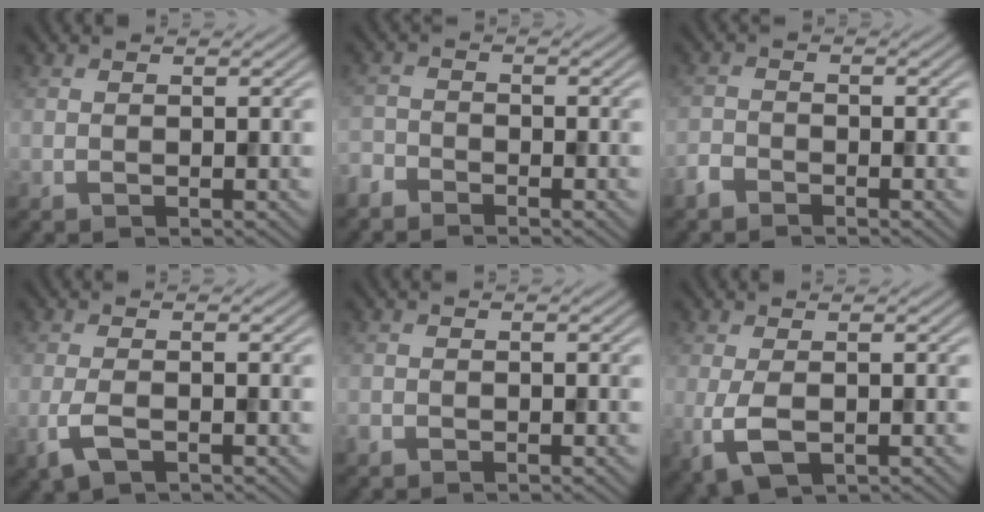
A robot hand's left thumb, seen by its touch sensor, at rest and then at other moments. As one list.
[{"total": 2.4, "force": [-2.2, 0.8, 0.4], "torque": [-0.009, -0.005, -0.056]}, {"total": 2.2, "force": [-1.8, 1.0, 0.6], "torque": [-0.012, -0.002, -0.046]}, {"total": 3.0, "force": [-1.4, 0.9, 2.5], "torque": [-0.062, -0.005, -0.031]}, {"total": 0.9, "force": [-0.7, 0.5, 0.2], "torque": [-0.006, -0.002, -0.014]}, {"total": 3.8, "force": [-0.6, 1.7, 3.3], "torque": [-0.082, -0.007, -0.010]}]